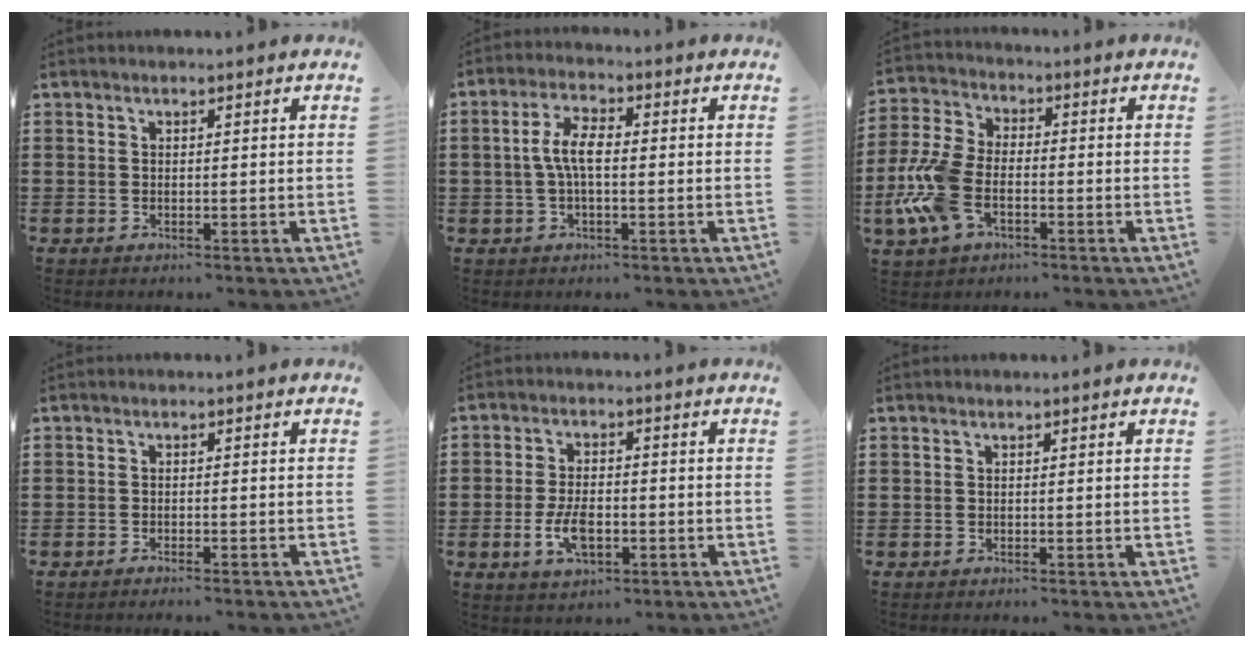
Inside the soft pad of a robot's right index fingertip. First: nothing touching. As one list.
[{"total": 5.4, "force": [-0.3, 2.1, 5.0], "torque": [-0.105, 0.004, -0.010]}, {"total": 9.0, "force": [-3.3, 5.1, 6.7], "torque": [-0.177, -0.003, -0.068]}, {"total": 1.1, "force": [-1.1, -0.2, 0.2], "torque": [-0.005, 0.001, -0.023]}, {"total": 5.7, "force": [-1.8, 2.8, 4.6], "torque": [-0.105, -0.003, -0.036]}, {"total": 0.0}]